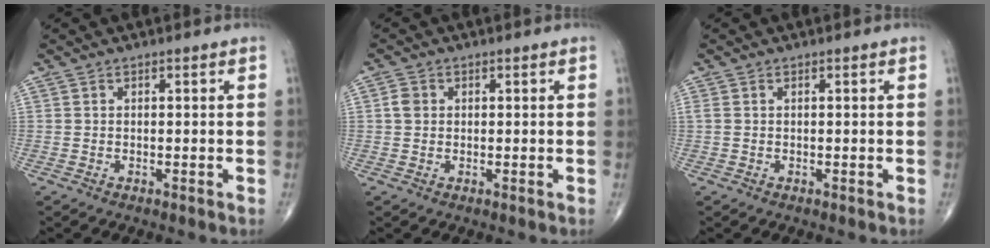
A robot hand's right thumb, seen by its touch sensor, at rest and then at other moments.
{"total": 2.1, "force": [0.3, 1.8, 1.1], "torque": [-0.015, 0.004, 0.005]}
{"total": 0.9, "force": [0.2, 0.5, 0.8], "torque": [-0.027, 0.010, 0.009]}